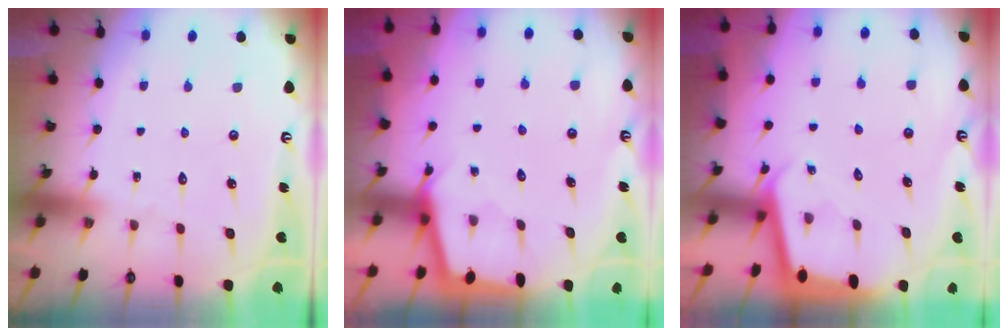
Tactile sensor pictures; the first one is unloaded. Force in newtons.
{"total": 3.5, "press": 3.5, "slide": 0.4}
{"total": 1.7, "press": 1.7, "slide": 0.0}